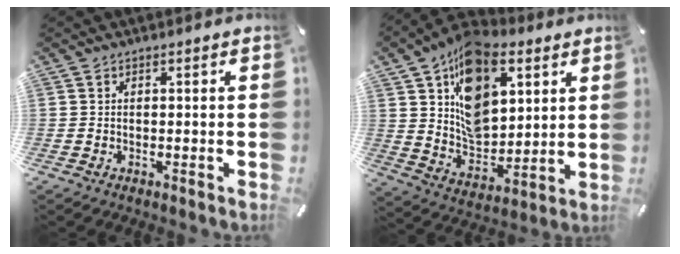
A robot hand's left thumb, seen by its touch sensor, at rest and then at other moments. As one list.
[{"total": 17.0, "force": [8.0, 11.5, 9.8], "torque": [-0.165, -0.032, 0.151]}]